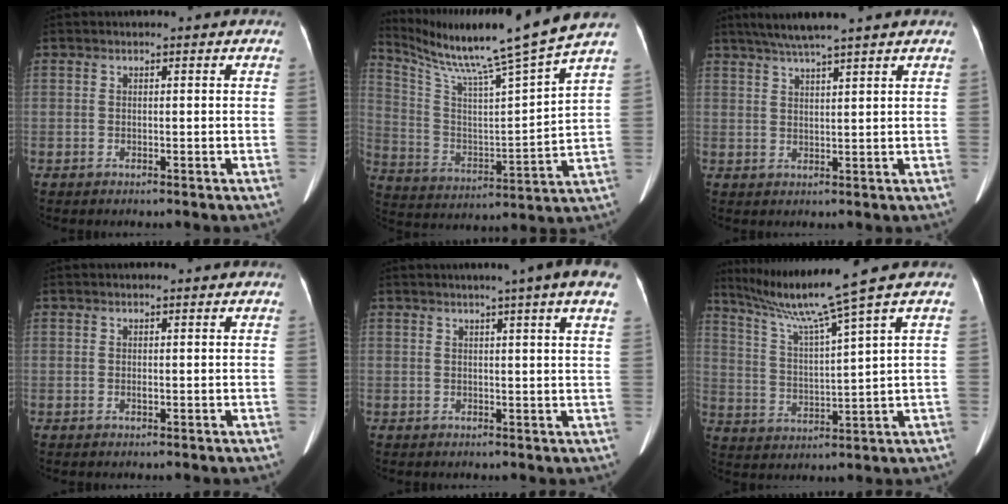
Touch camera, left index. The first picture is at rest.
{"total": 20.6, "force": [17.0, -2.2, 11.6], "torque": [-0.210, -0.024, 0.273]}
{"total": 7.9, "force": [6.4, -0.6, 4.5], "torque": [-0.077, 0.027, 0.099]}
{"total": 0.7, "force": [0.3, 0.2, 0.5], "torque": [-0.011, 0.010, 0.004]}
{"total": 6.9, "force": [4.7, -0.7, 5.1], "torque": [-0.066, 0.015, 0.044]}
{"total": 10.3, "force": [7.8, -3.4, 5.8], "torque": [-0.108, -0.014, 0.149]}